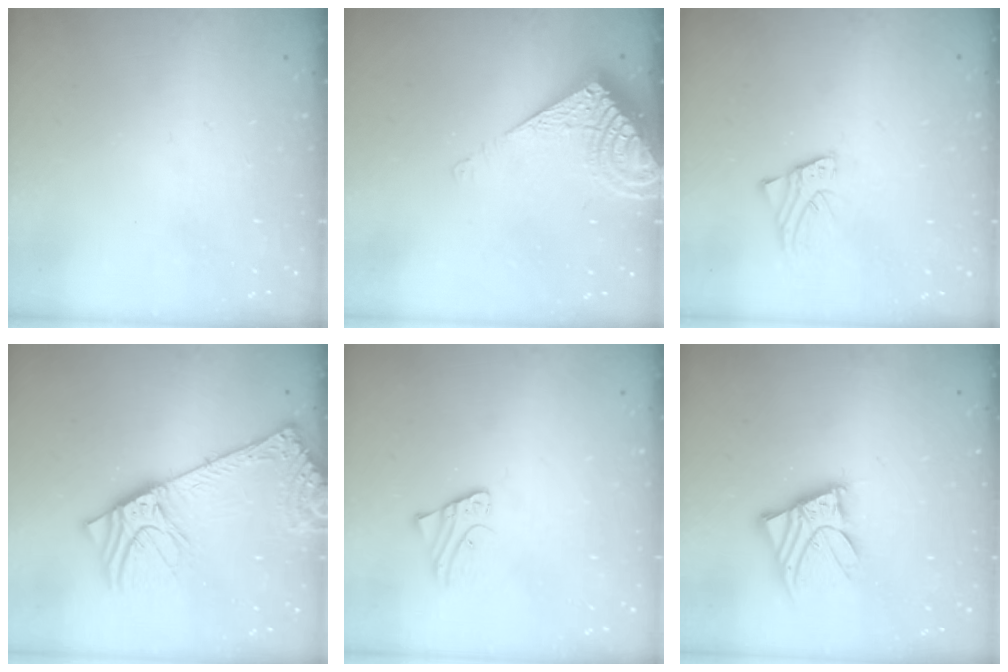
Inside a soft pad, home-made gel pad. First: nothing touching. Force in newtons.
{"total": 10.7, "press": 10.6, "slide": 1.3}
{"total": 2.3, "press": 2.3, "slide": 0.1}
{"total": 14.7, "press": 14.3, "slide": 3.6}
{"total": 1.9, "press": 1.9, "slide": 0.2}
{"total": 10.7, "press": 10.6, "slide": 1.4}